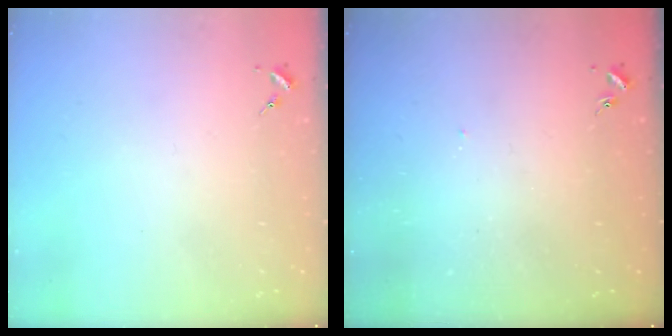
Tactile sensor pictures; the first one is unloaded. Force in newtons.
{"total": 2.7, "press": 2.7, "slide": 0.1}